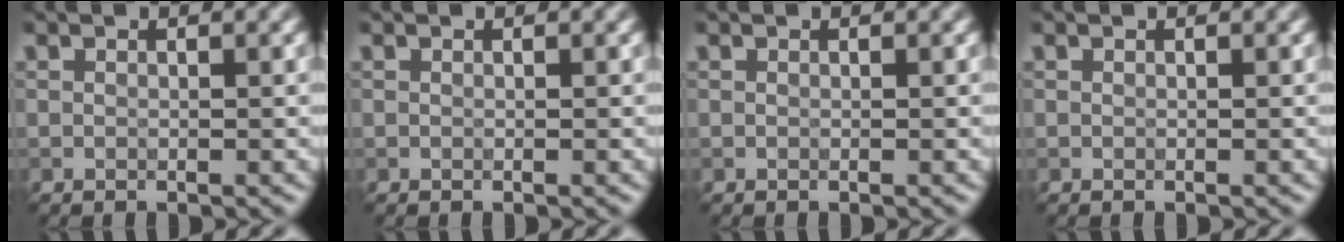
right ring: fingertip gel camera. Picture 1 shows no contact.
{"total": 0.0}
{"total": 0.0}
{"total": 0.0}